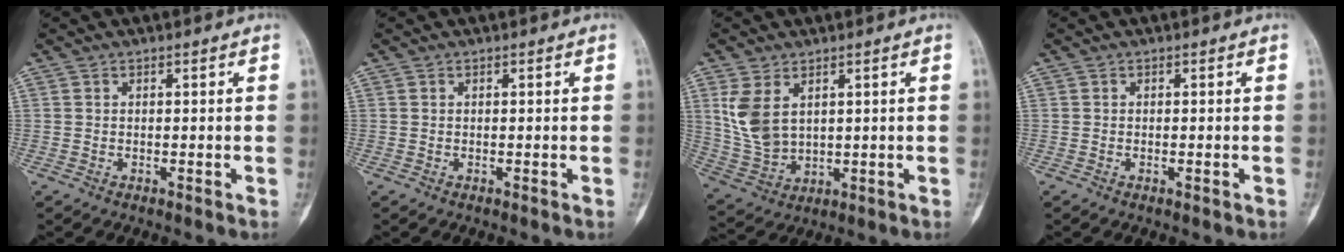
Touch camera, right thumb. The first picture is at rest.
{"total": 0.0}
{"total": 8.7, "force": [3.1, 5.4, 6.1], "torque": [-0.122, -0.014, 0.080]}
{"total": 0.7, "force": [-0.3, 0.2, 0.6], "torque": [-0.008, 0.000, -0.004]}